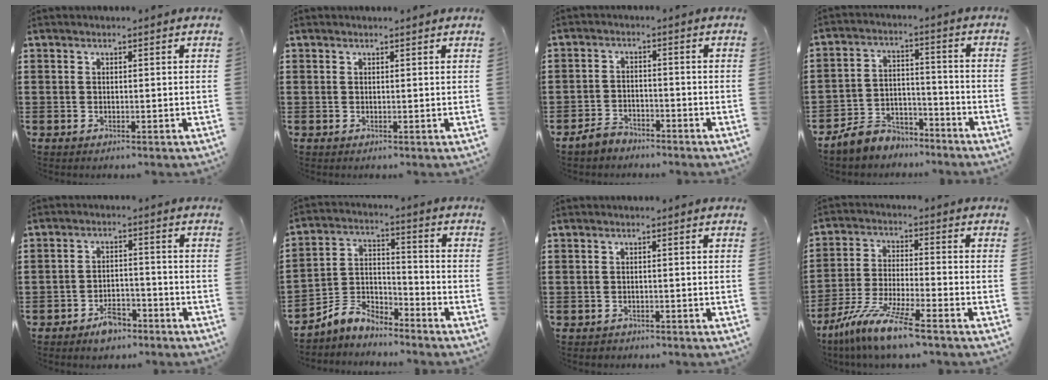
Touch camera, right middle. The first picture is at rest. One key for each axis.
{"total": 0.0}
{"total": 3.1, "fx": -2.8, "fy": 1.2, "fz": 0.3, "tx": -0.020, "ty": 0.002, "tz": -0.062}
{"total": 6.5, "fx": -6.0, "fy": 2.6, "fz": 0.0, "tx": -0.022, "ty": 0.014, "tz": -0.124}
{"total": 4.1, "fx": -3.5, "fy": 1.8, "fz": 1.3, "tx": -0.022, "ty": 0.009, "tz": -0.065}
{"total": 6.0, "fx": -5.5, "fy": 2.2, "fz": 1.1, "tx": -0.040, "ty": -0.001, "tz": -0.116}
{"total": 0.6, "fx": -0.6, "fy": 0.2, "fz": 0.0, "tx": -0.001, "ty": 0.001, "tz": -0.013}
{"total": 9.6, "fx": -8.0, "fy": 0.0, "fz": 5.4, "tx": -0.120, "ty": -0.011, "tz": -0.159}